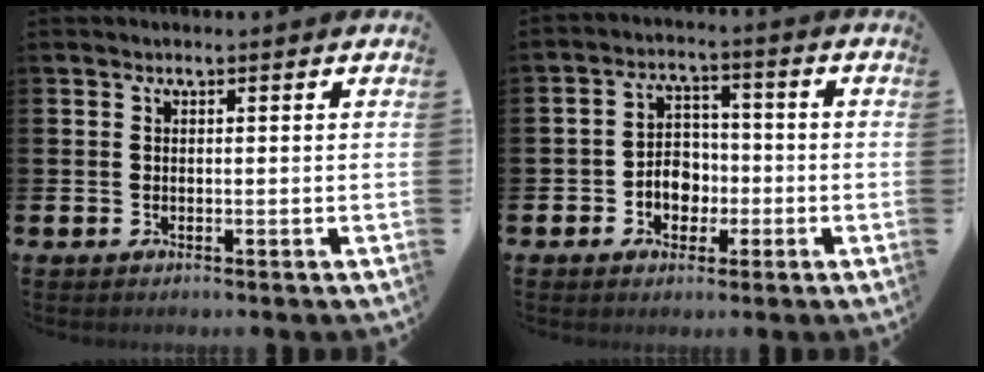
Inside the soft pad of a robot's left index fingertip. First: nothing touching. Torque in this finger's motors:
{"motor_torque": [0.61, -0.16, 0.35, 0.10]}